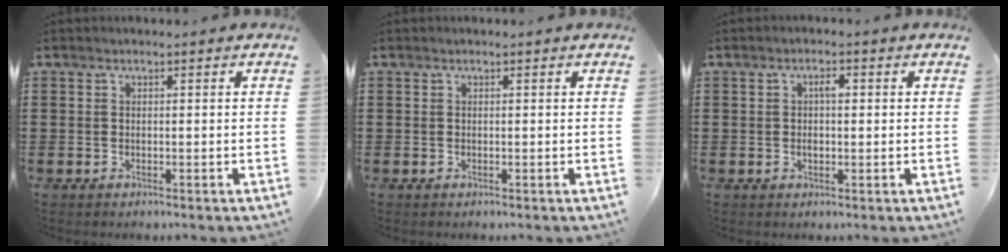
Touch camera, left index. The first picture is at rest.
{"total": 0.0}
{"total": 2.2, "force": [0.3, 0.9, 1.9], "torque": [-0.039, 0.005, 0.003]}